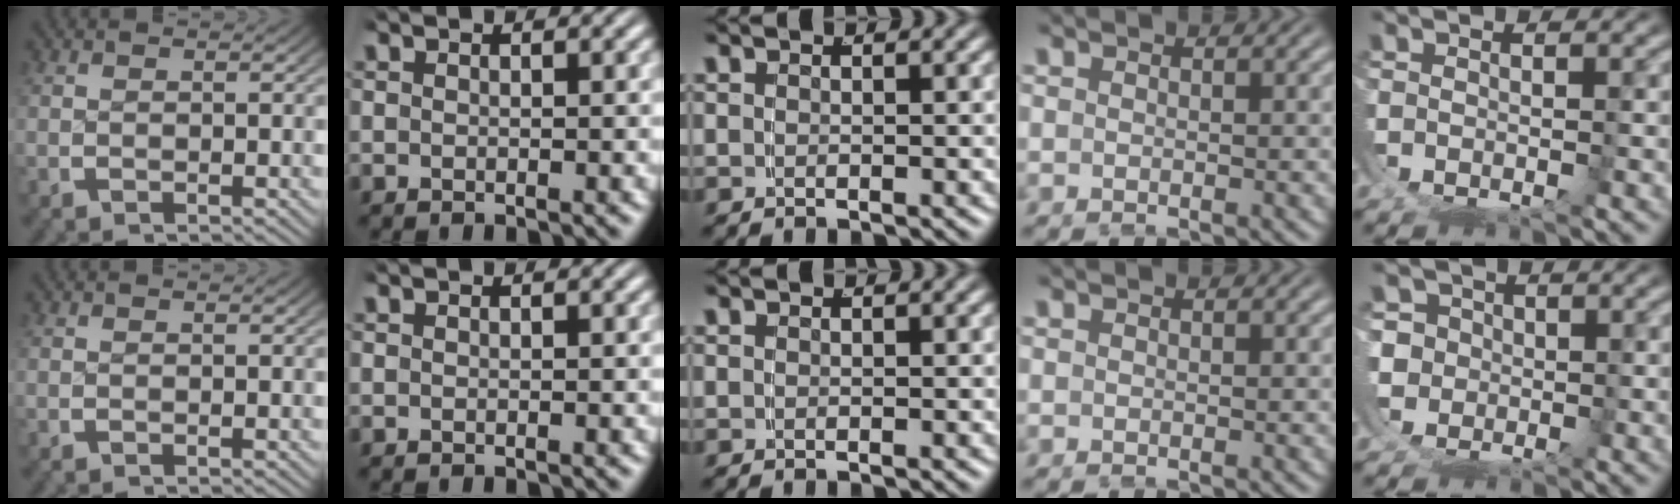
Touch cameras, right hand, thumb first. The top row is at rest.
{"little": {"total": 7.6, "force": [-0.1, 7.0, 3.0], "torque": [-0.089, -0.028, -0.001]}}